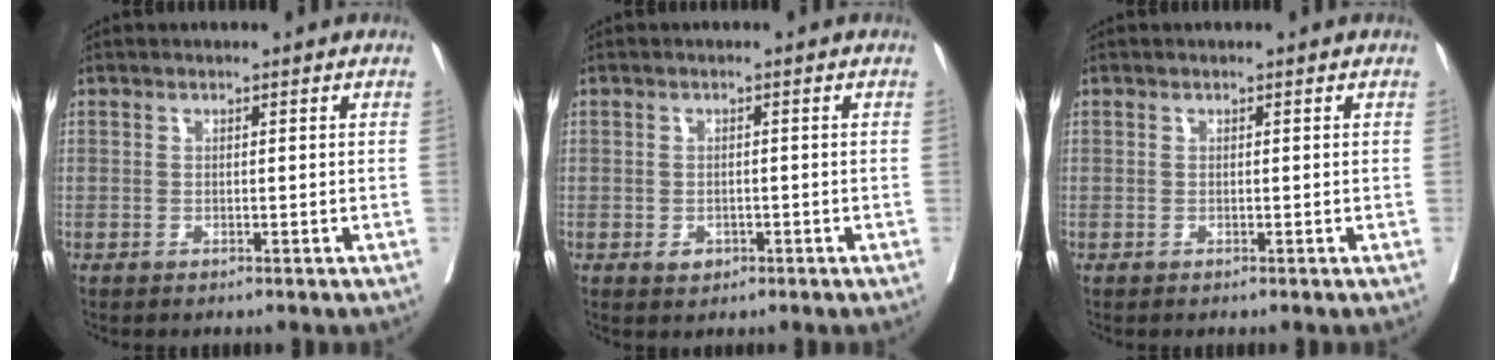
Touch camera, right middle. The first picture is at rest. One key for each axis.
{"total": 1.8, "fx": -0.8, "fy": 1.4, "fz": 0.9, "tx": -0.009, "ty": 0.004, "tz": -0.003}
{"total": 0.0}